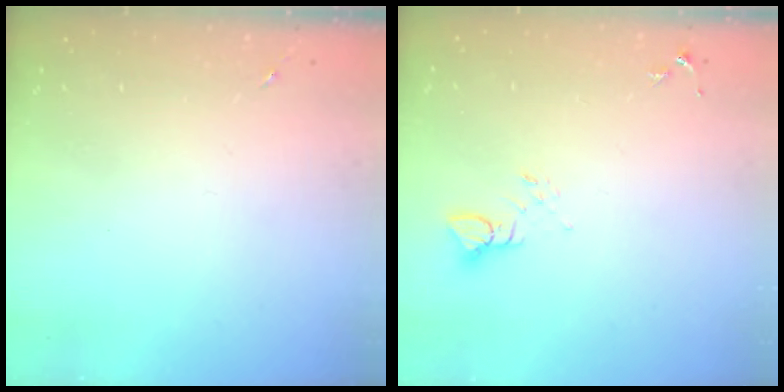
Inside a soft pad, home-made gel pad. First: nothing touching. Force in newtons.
{"total": 3.9, "press": 3.9, "slide": 0.2}